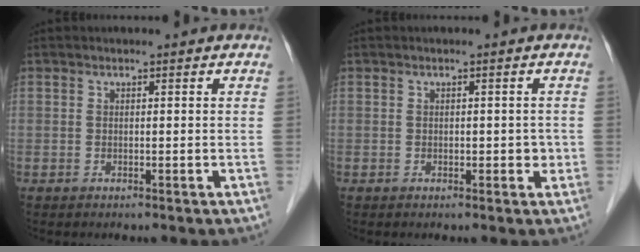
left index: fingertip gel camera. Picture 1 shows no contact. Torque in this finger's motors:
{"motor_torque": [0.02, 0.13, 0.00, -0.01]}